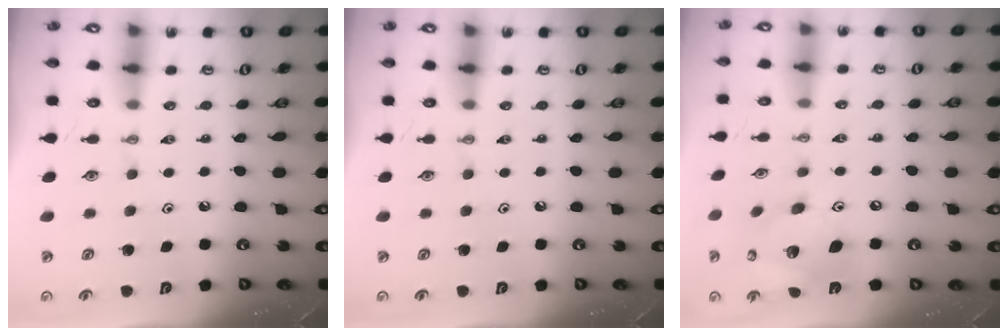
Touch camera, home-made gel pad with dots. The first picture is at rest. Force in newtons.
{"total": 0.0}
{"total": 14.7, "press": 14.3, "slide": 3.2}